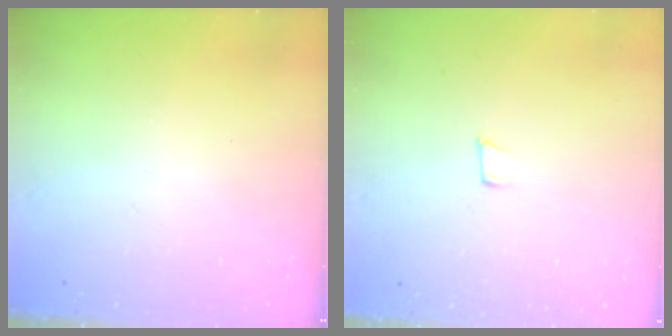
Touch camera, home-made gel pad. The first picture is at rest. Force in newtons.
{"total": 4.9, "press": 4.7, "slide": 1.0}